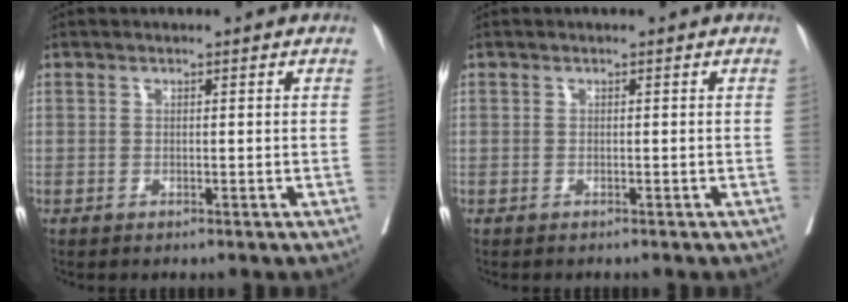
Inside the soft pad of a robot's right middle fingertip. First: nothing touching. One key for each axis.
{"total": 0.7, "fx": -0.6, "fy": 0.2, "fz": 0.2, "tx": -0.004, "ty": -0.001, "tz": -0.012}